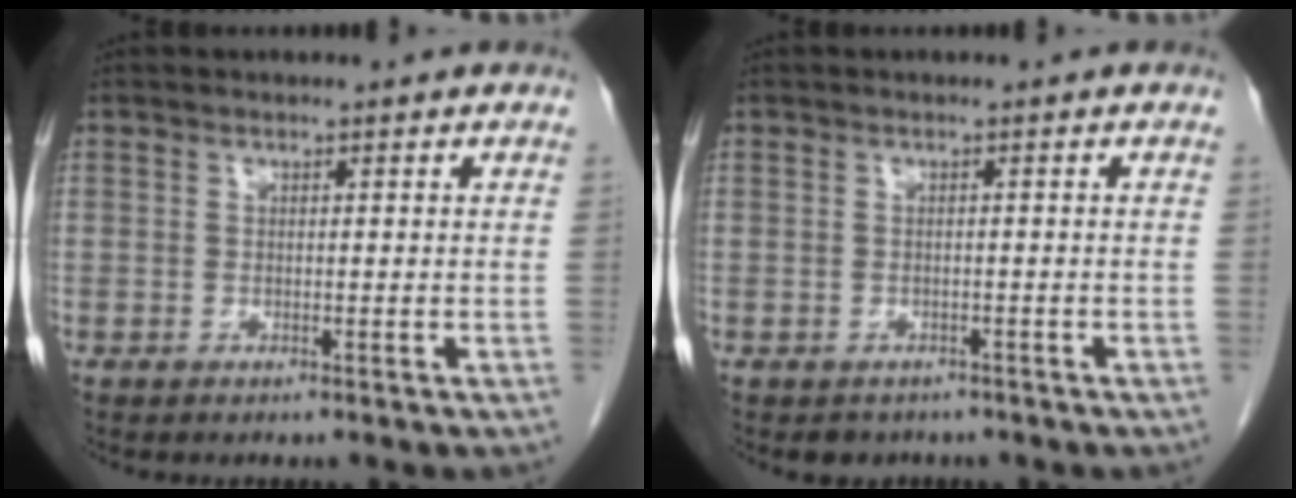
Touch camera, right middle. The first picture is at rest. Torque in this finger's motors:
{"motor_torque": [-0.13, -0.04, 0.00, 0.00]}